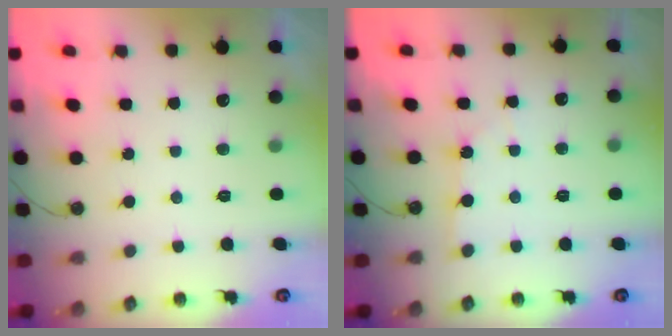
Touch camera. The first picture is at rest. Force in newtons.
{"total": 1.8, "press": 1.8, "slide": 0.3}